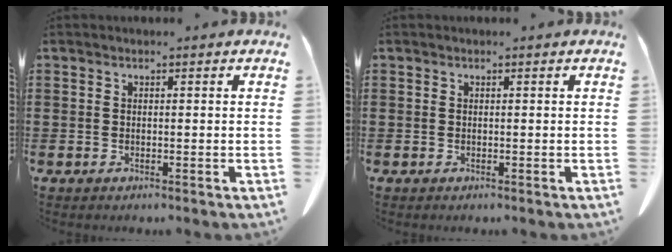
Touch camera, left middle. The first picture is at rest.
{"total": 0.0}